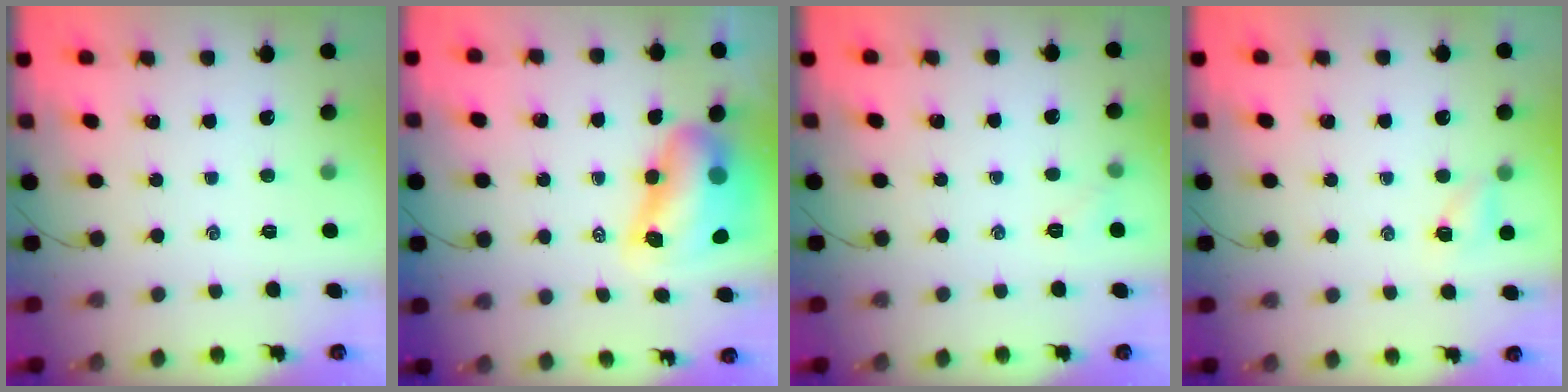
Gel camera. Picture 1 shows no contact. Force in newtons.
{"total": 11.4, "press": 10.8, "slide": 3.7}
{"total": 3.9, "press": 3.7, "slide": 1.1}
{"total": 3.9, "press": 3.7, "slide": 1.2}